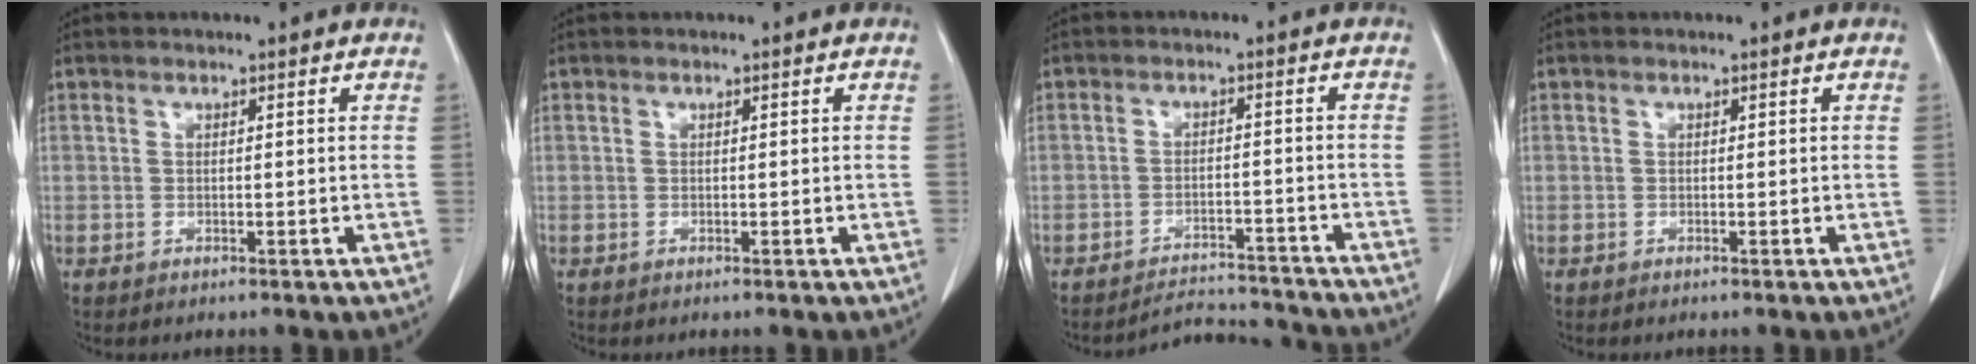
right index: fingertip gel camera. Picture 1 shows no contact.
{"total": 0.0}
{"total": 6.2, "force": [-6.1, 0.6, -0.9], "torque": [0.014, 0.013, -0.092]}
{"total": 0.0}